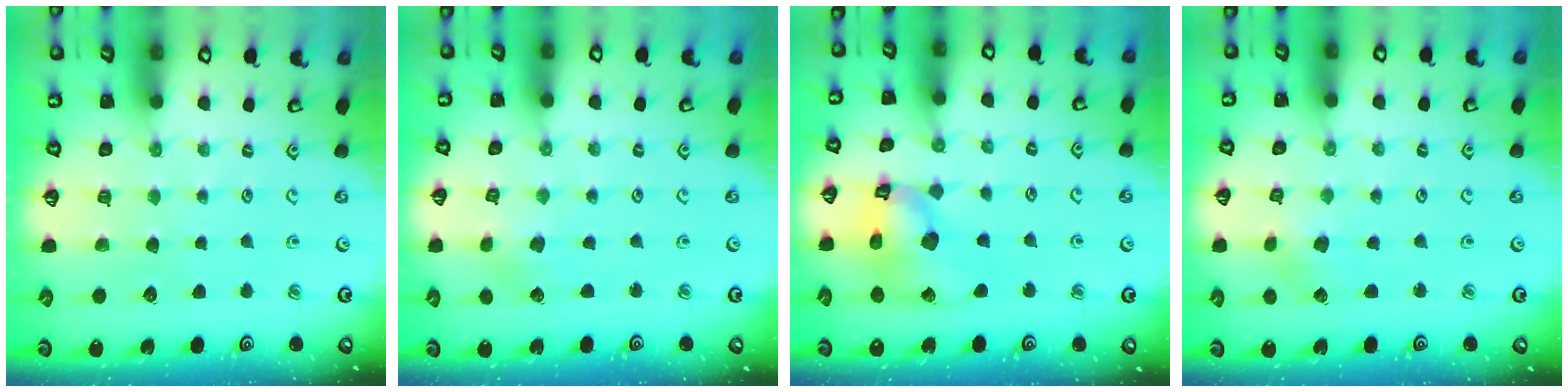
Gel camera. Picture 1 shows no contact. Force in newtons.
{"total": 1.4, "press": 1.4, "slide": 0.2}
{"total": 14.9, "press": 14.8, "slide": 1.9}
{"total": 2.0, "press": 2.0, "slide": 0.3}